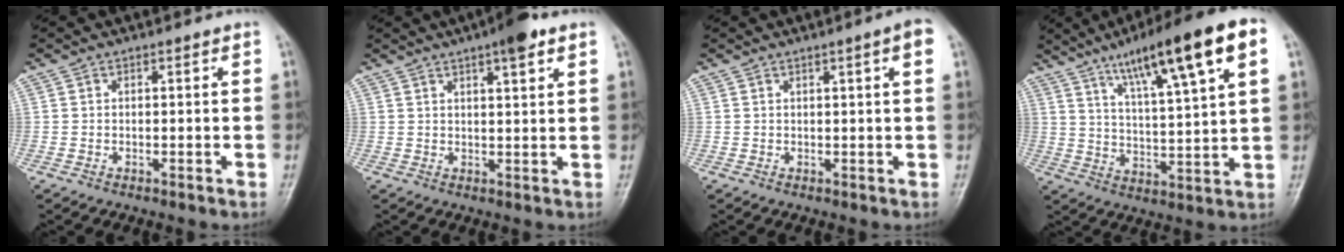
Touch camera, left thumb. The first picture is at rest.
{"total": 6.2, "force": [3.7, 1.4, 4.9], "torque": [-0.067, -0.007, 0.050]}
{"total": 3.4, "force": [1.4, 0.0, 3.1], "torque": [-0.042, 0.000, 0.019]}
{"total": 18.9, "force": [9.6, 3.0, 16.0], "torque": [-0.237, -0.013, 0.154]}